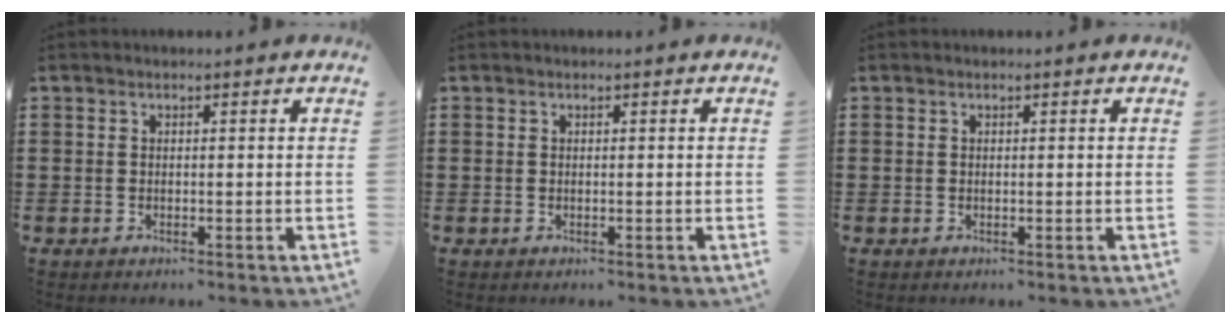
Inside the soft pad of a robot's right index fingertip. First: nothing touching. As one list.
[{"total": 0.0}, {"total": 0.0}]